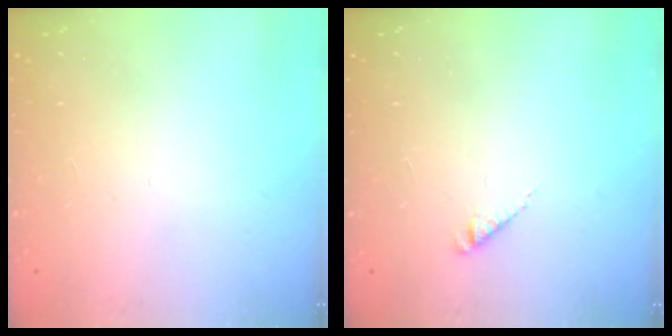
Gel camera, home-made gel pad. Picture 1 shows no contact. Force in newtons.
{"total": 2.3, "press": 2.3, "slide": 0.4}